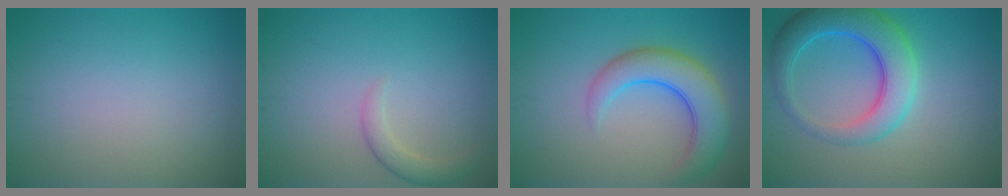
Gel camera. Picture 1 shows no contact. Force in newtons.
{"total": 1.8, "press": 1.8, "slide": 0.1}
{"total": 6.0, "press": 6.0, "slide": 0.4}
{"total": 6.7, "press": 6.7, "slide": 0.4}